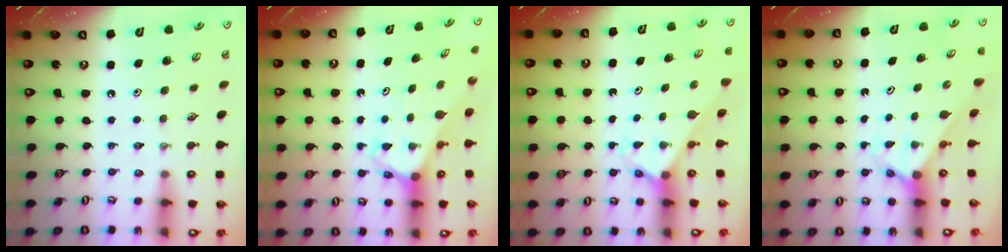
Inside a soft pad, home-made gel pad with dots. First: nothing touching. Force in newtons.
{"total": 2.7, "press": 2.7, "slide": 0.2}
{"total": 2.1, "press": 2.1, "slide": 0.2}
{"total": 2.0, "press": 2.0, "slide": 0.2}